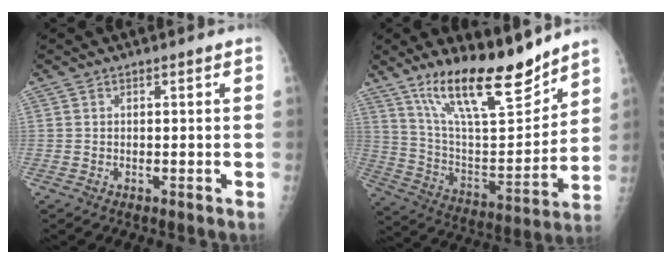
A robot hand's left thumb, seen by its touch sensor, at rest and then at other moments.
{"total": 21.3, "force": [15.7, 5.9, 13.1], "torque": [-0.187, -0.086, 0.276]}